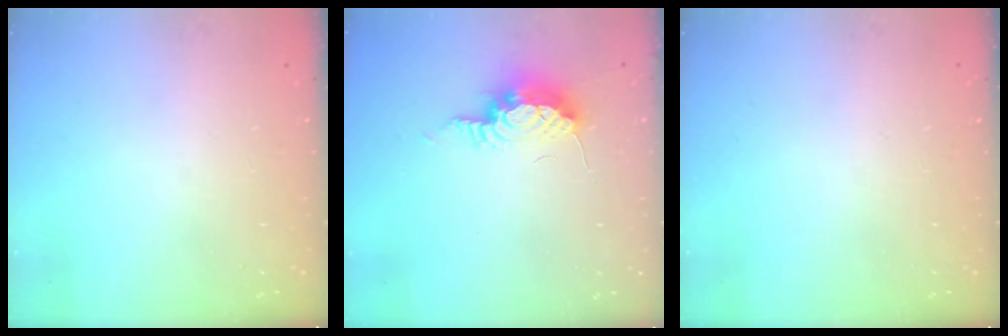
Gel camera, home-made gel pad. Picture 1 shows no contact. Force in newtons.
{"total": 10.0, "press": 9.6, "slide": 3.1}
{"total": 0.0}